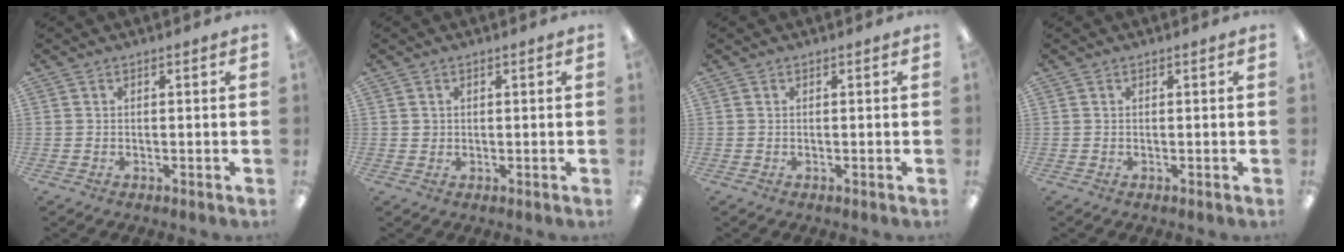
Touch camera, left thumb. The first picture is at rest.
{"total": 1.1, "force": [0.4, 1.0, 0.1], "torque": [-0.002, 0.004, 0.008]}
{"total": 0.0}
{"total": 0.0}